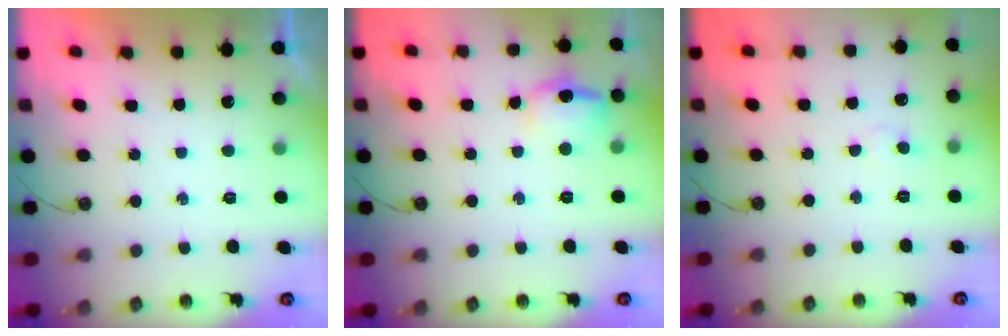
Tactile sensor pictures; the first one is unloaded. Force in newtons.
{"total": 10.8, "press": 10.7, "slide": 1.4}
{"total": 3.0, "press": 3.0, "slide": 0.4}